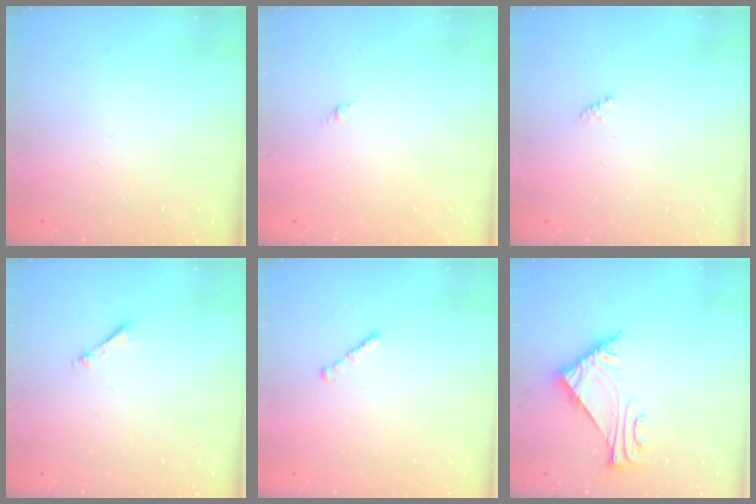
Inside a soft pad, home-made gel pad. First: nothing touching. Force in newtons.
{"total": 0.0}
{"total": 1.5, "press": 1.4, "slide": 0.4}
{"total": 1.0, "press": 1.0, "slide": 0.2}
{"total": 1.6, "press": 1.5, "slide": 0.5}
{"total": 6.1, "press": 6.1, "slide": 0.3}